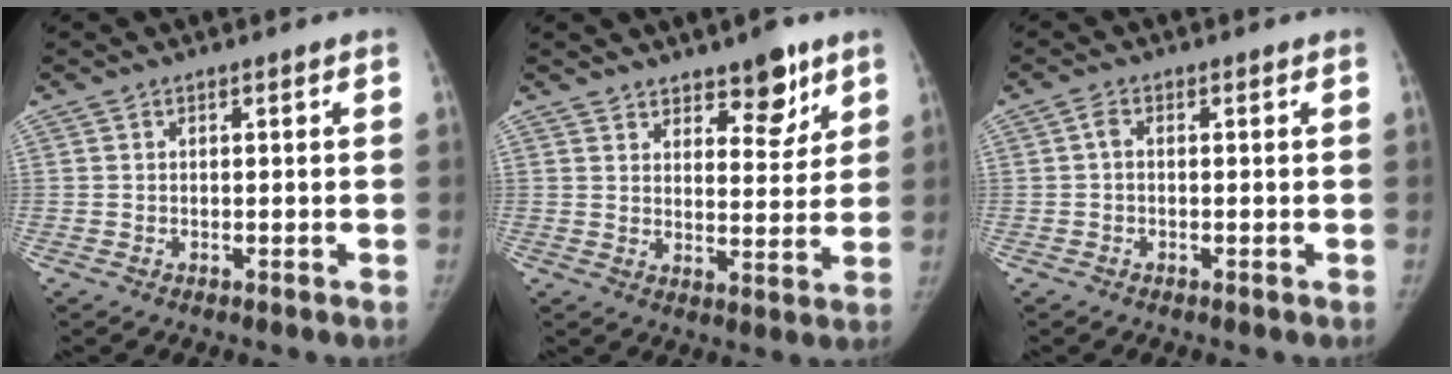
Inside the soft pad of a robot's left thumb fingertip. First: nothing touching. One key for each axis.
{"total": 8.1, "fx": 5.6, "fy": 3.7, "fz": 4.5, "tx": -0.024, "ty": -0.036, "tz": 0.082}
{"total": 1.5, "fx": 0.0, "fy": 0.9, "fz": 1.2, "tx": -0.019, "ty": 0.005, "tz": -0.004}